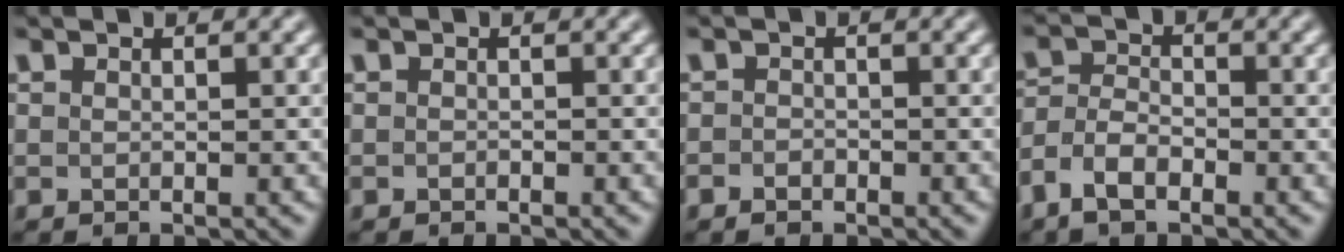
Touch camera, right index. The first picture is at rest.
{"total": 0.6, "force": [-0.4, -0.4, -0.1], "torque": [0.001, -0.005, -0.004]}
{"total": 1.1, "force": [-1.1, 0.1, -0.2], "torque": [0.006, -0.011, -0.016]}
{"total": 4.0, "force": [-2.2, 2.6, 2.1], "torque": [-0.051, -0.017, -0.034]}